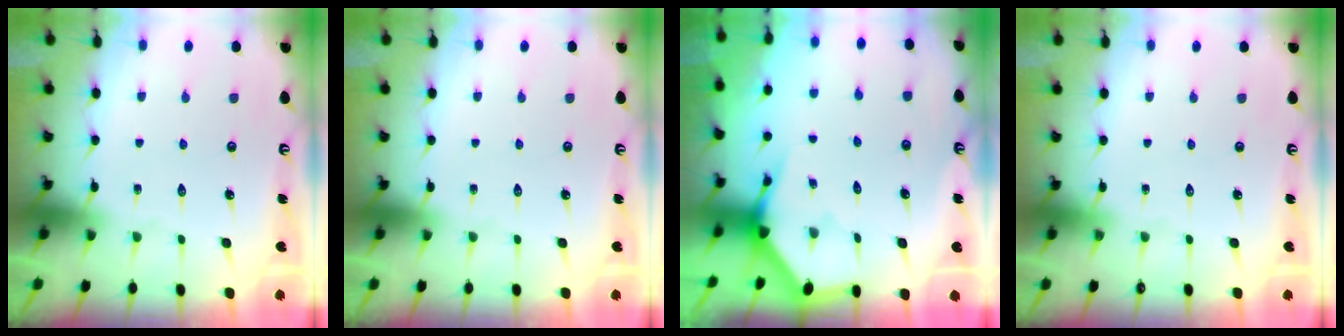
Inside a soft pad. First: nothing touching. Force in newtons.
{"total": 0.0}
{"total": 3.5, "press": 3.4, "slide": 0.2}
{"total": 0.0}